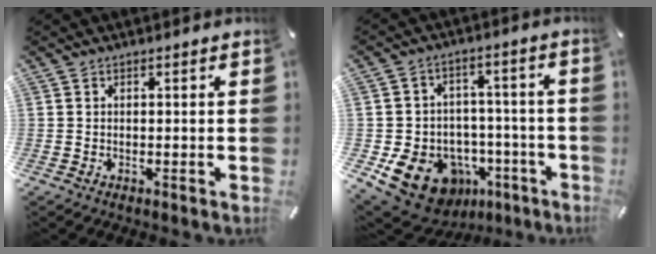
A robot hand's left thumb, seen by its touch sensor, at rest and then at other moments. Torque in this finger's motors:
{"motor_torque": [1.18, 2.33, 0.38, 0.17, 0.33]}